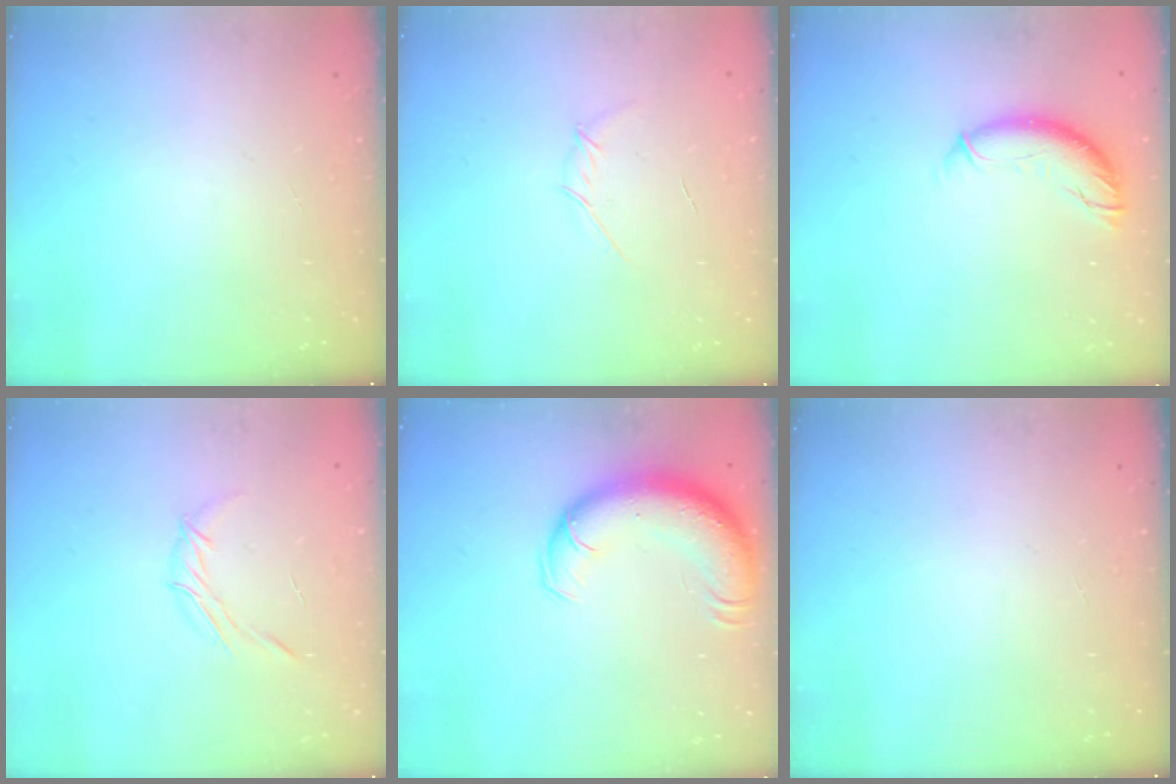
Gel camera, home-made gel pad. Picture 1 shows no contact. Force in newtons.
{"total": 3.0, "press": 2.9, "slide": 0.6}
{"total": 9.9, "press": 9.8, "slide": 1.6}
{"total": 4.8, "press": 4.7, "slide": 1.0}
{"total": 14.3, "press": 13.9, "slide": 3.3}
{"total": 0.0}